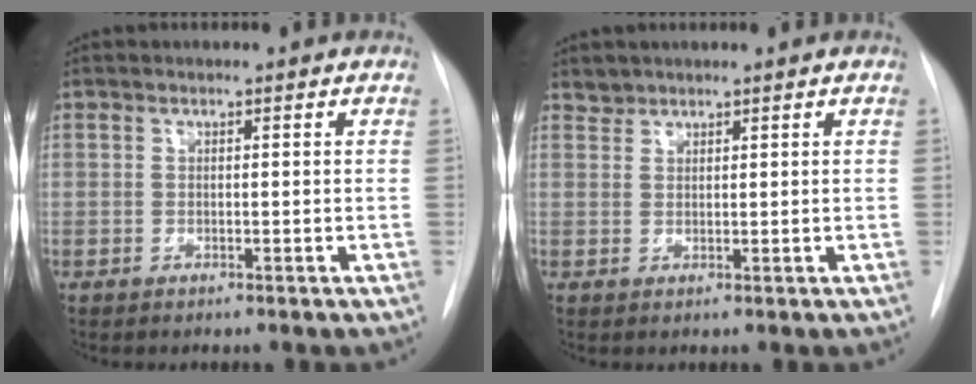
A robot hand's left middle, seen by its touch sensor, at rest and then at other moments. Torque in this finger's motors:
{"motor_torque": [-0.09, -0.25, -0.04, -0.02]}